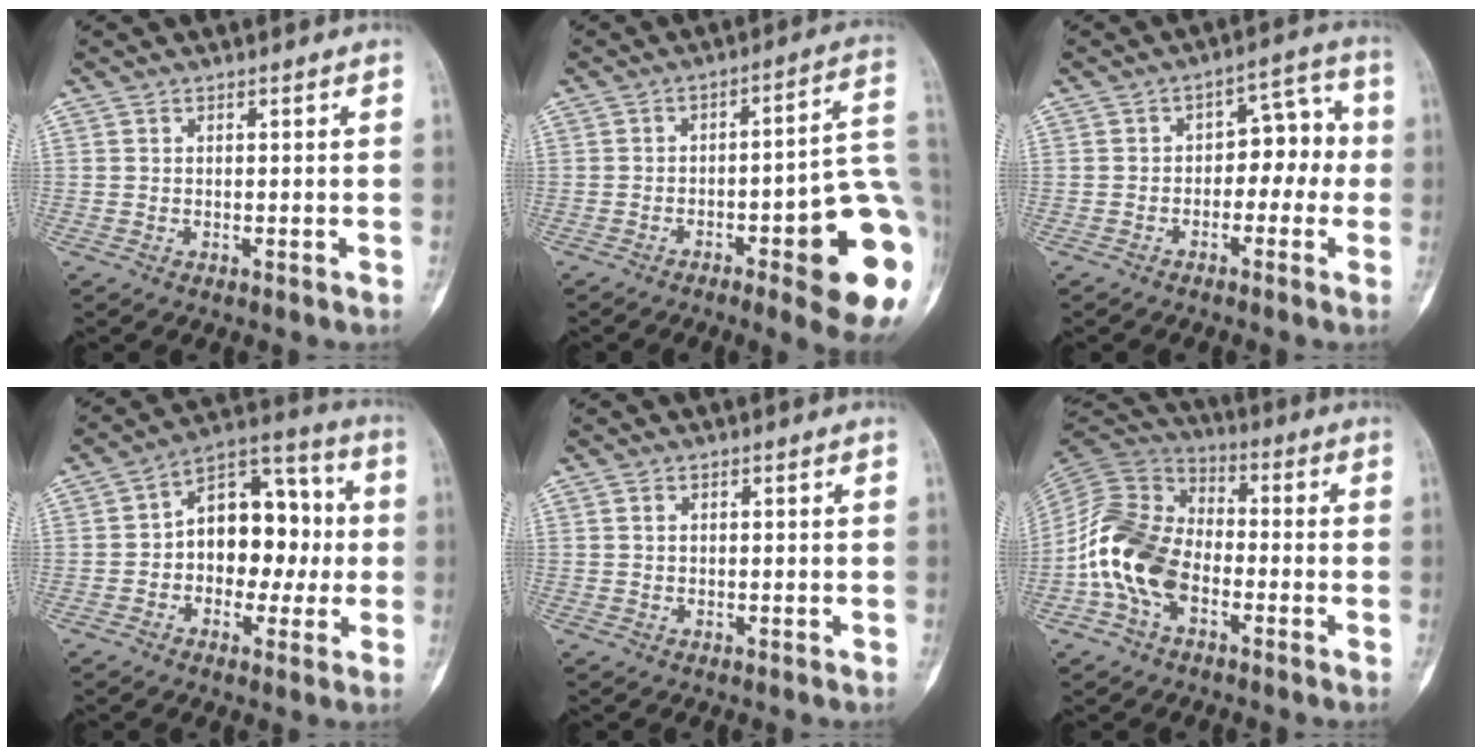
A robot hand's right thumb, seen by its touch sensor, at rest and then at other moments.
{"total": 20.0, "force": [-5.7, 4.7, 18.5], "torque": [-0.185, 0.027, -0.066]}
{"total": 7.8, "force": [-1.1, 5.1, 5.8], "torque": [-0.043, 0.037, -0.027]}
{"total": 14.9, "force": [-0.2, 10.0, 11.0], "torque": [-0.115, 0.041, -0.013]}
{"total": 0.8, "force": [0.4, 0.4, 0.6], "torque": [-0.012, 0.004, 0.007]}
{"total": 14.5, "force": [-4.3, 9.4, 10.2], "torque": [-0.194, 0.039, -0.092]}